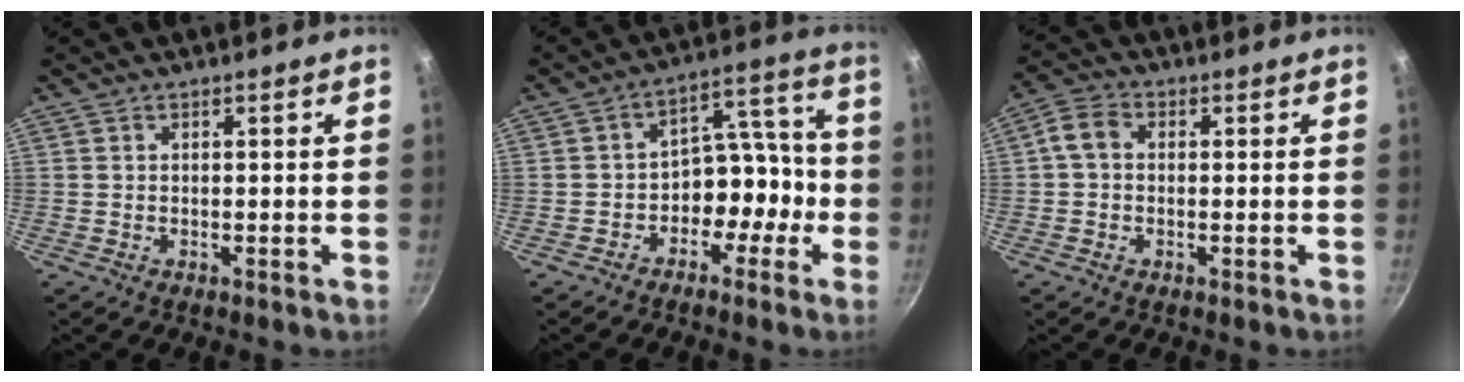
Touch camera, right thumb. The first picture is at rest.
{"total": 9.6, "force": [-3.8, 6.9, 5.5], "torque": [-0.022, 0.078, -0.055]}
{"total": 4.4, "force": [0.2, 3.3, 2.8], "torque": [-0.060, 0.013, -0.010]}